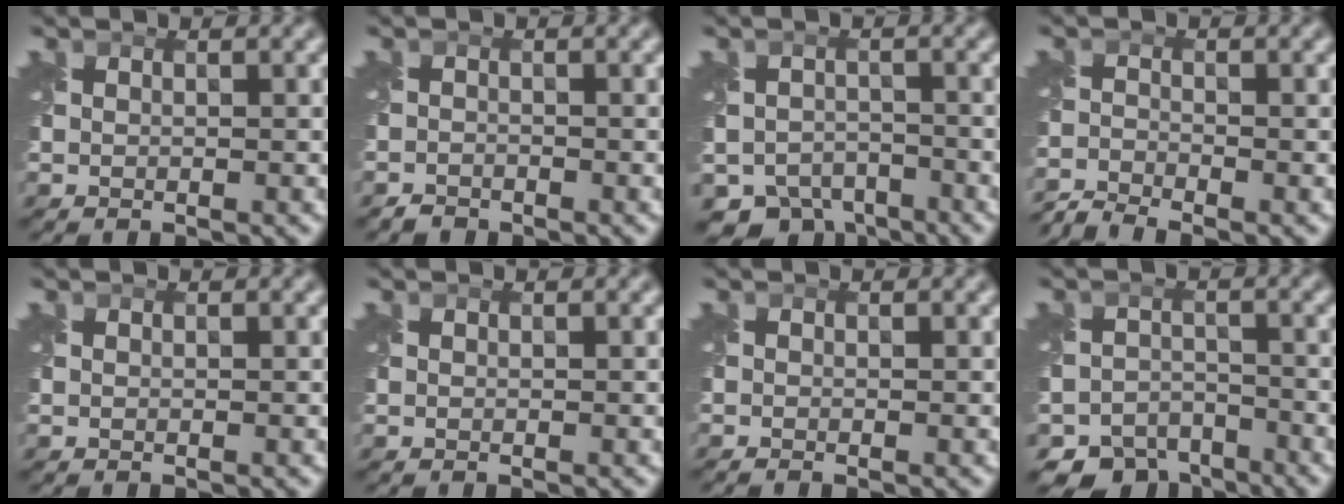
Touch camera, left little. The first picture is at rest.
{"total": 1.1, "force": [-1.1, 0.3, -0.1], "torque": [0.002, -0.003, -0.024]}
{"total": 5.6, "force": [-4.4, 3.2, 1.3], "torque": [-0.011, -0.017, -0.073]}
{"total": 3.1, "force": [-3.0, 0.2, 0.7], "torque": [-0.016, -0.008, -0.073]}
{"total": 0.0}
{"total": 0.0}
{"total": 0.6, "force": [-0.6, 0.0, 0.2], "torque": [-0.002, -0.008, -0.013]}
{"total": 5.6, "force": [-4.9, 2.8, 0.6], "torque": [-0.001, -0.016, -0.078]}